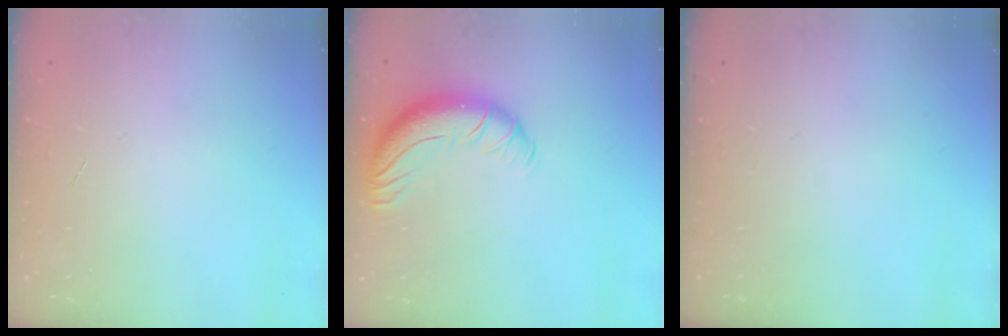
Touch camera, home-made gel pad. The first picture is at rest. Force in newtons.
{"total": 12.1, "press": 11.8, "slide": 2.7}
{"total": 0.0}